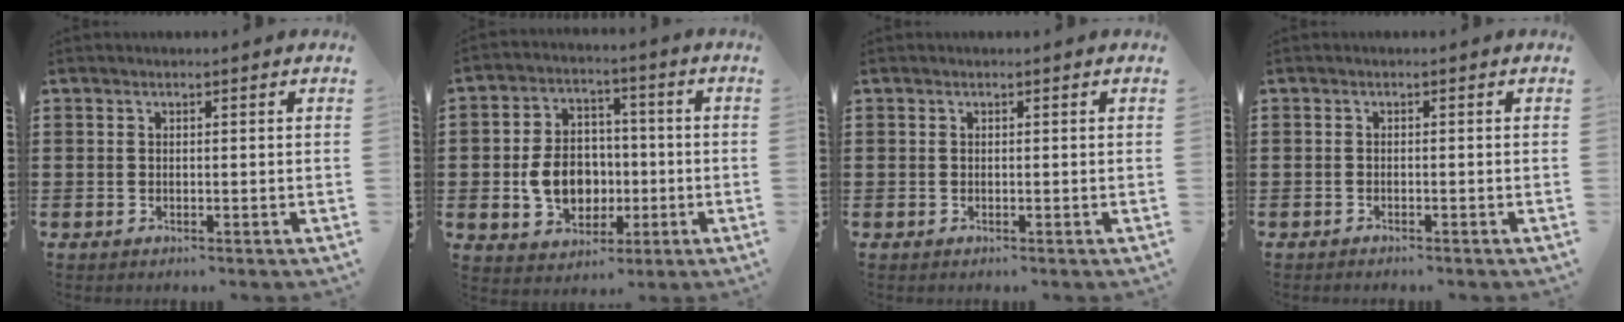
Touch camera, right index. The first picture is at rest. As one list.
[{"total": 9.2, "force": [-1.3, 7.3, 5.6], "torque": [-0.115, 0.009, -0.025]}, {"total": 0.0}, {"total": 0.7, "force": [-0.7, 0.1, 0.1], "torque": [-0.003, 0.000, -0.015]}]